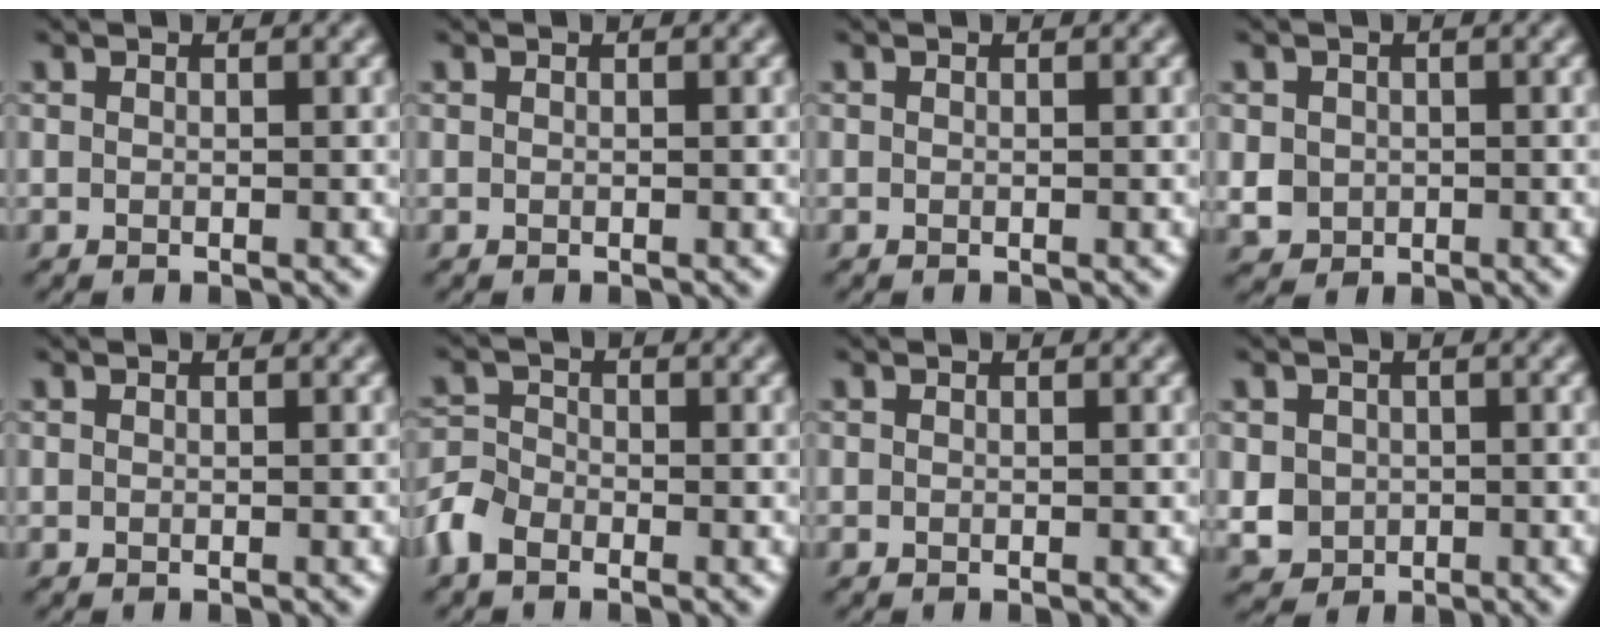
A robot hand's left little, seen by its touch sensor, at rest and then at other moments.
{"total": 0.0}
{"total": 0.0}
{"total": 2.0, "force": [-0.1, 1.9, 0.6], "torque": [-0.014, -0.003, 0.005]}
{"total": 0.0}
{"total": 3.4, "force": [-2.2, 2.1, 1.5], "torque": [-0.041, 0.005, -0.056]}
{"total": 0.0}
{"total": 2.6, "force": [0.0, 2.4, 0.8], "torque": [-0.020, 0.000, 0.001]}